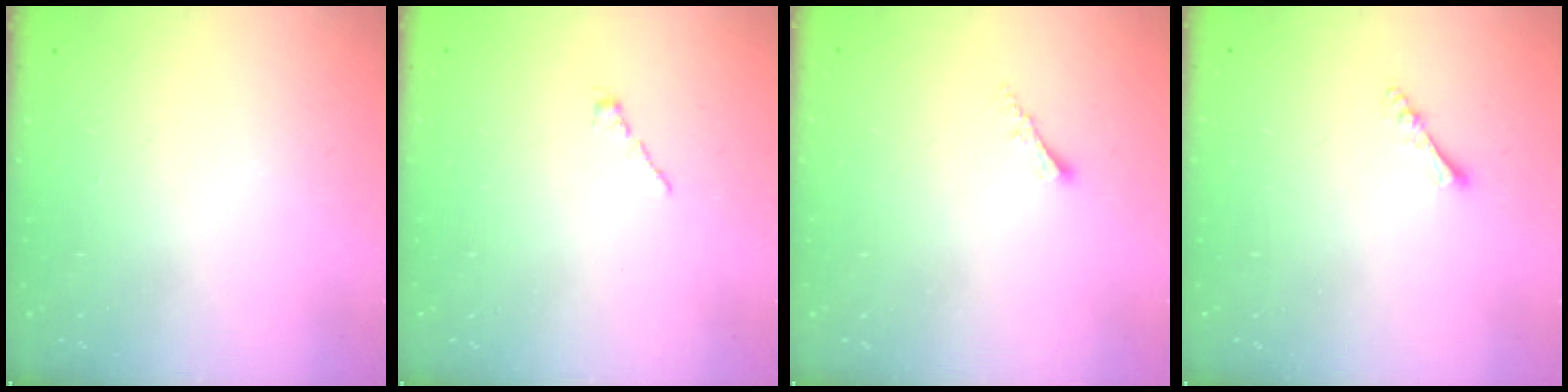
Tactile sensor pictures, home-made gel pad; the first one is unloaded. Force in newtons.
{"total": 1.2, "press": 1.1, "slide": 0.5}
{"total": 1.9, "press": 1.9, "slide": 0.4}
{"total": 2.7, "press": 2.7, "slide": 0.4}